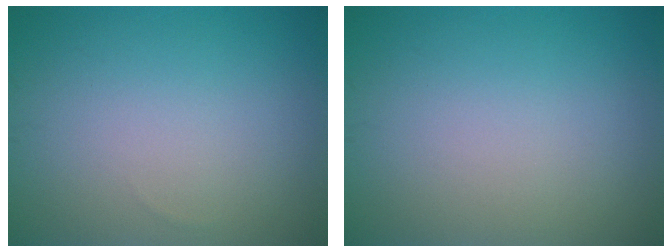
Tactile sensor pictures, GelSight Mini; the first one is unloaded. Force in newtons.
{"total": 0.0}